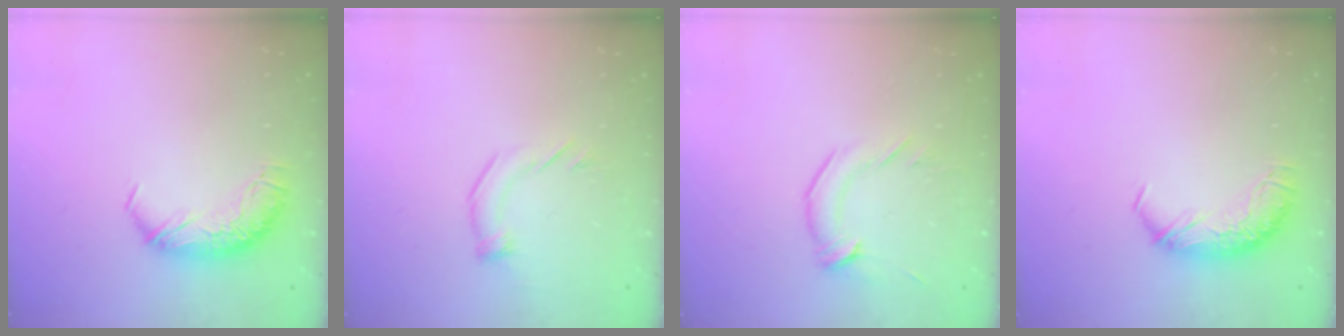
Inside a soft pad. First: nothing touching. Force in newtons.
{"total": 4.8, "press": 4.7, "slide": 0.5}
{"total": 2.1, "press": 2.1, "slide": 0.5}
{"total": 0.0}